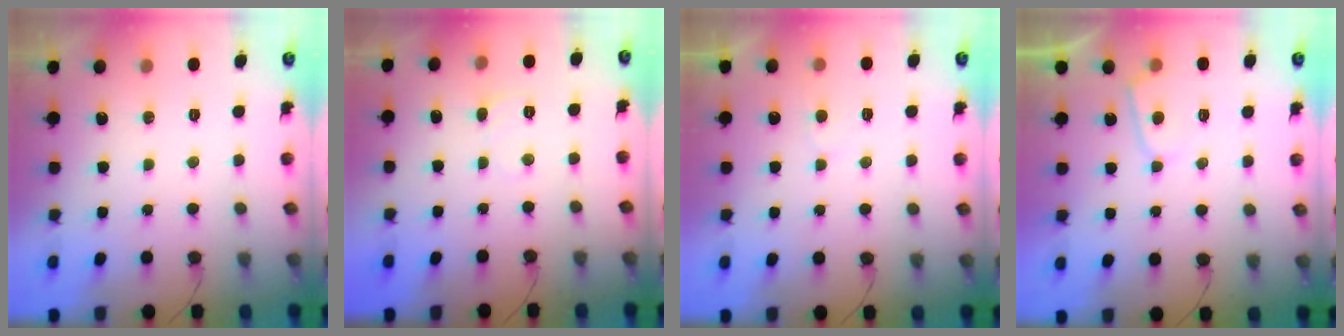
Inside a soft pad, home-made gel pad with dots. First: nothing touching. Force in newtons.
{"total": 3.7, "press": 3.6, "slide": 0.4}
{"total": 2.9, "press": 2.8, "slide": 0.3}
{"total": 3.0, "press": 3.0, "slide": 0.5}